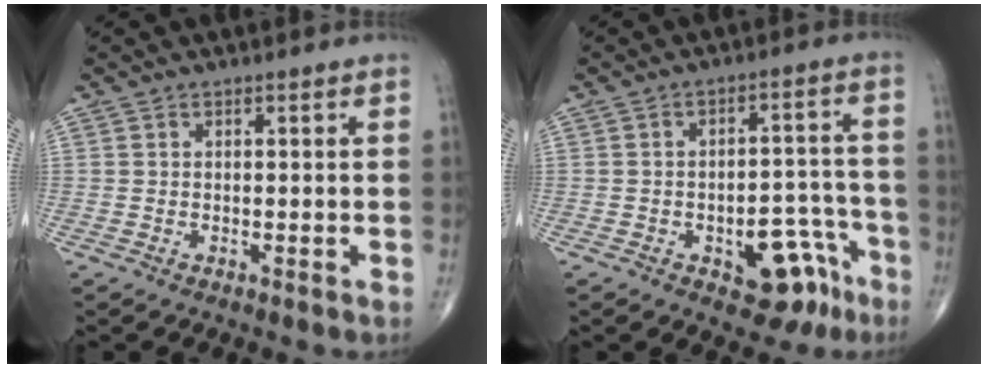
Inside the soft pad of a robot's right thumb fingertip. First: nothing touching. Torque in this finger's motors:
{"motor_torque": [1.17, 0.82, 0.73, -0.62, 0.07]}